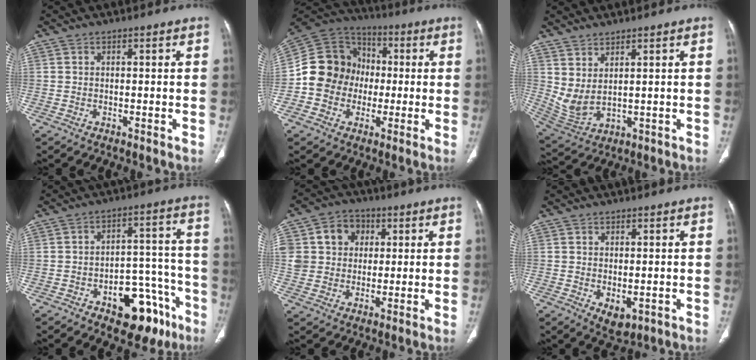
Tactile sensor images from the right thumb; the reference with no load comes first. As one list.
[{"total": 14.3, "force": [-1.7, 13.1, 5.5], "torque": [-0.075, 0.037, -0.037]}, {"total": 6.4, "force": [2.8, 2.5, 5.2], "torque": [-0.110, -0.026, 0.072]}, {"total": 15.4, "force": [-8.4, 8.3, 10.0], "torque": [-0.083, 0.074, -0.109]}, {"total": 12.2, "force": [3.2, 10.5, 5.3], "torque": [-0.071, 0.012, 0.055]}, {"total": 3.8, "force": [-0.8, 2.2, 3.0], "torque": [-0.038, -0.008, 0.002]}]